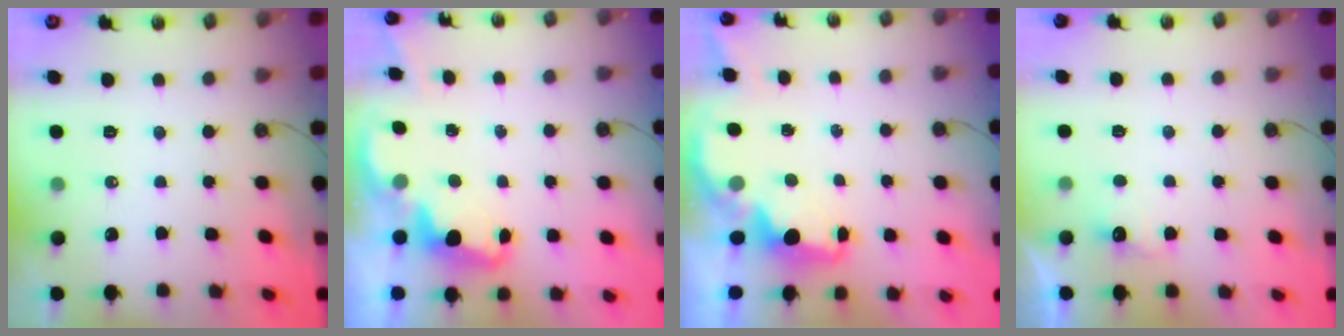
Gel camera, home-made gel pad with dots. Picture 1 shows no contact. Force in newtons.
{"total": 2.4, "press": 2.3, "slide": 0.7}
{"total": 2.0, "press": 1.8, "slide": 0.8}
{"total": 6.4, "press": 6.3, "slide": 0.7}